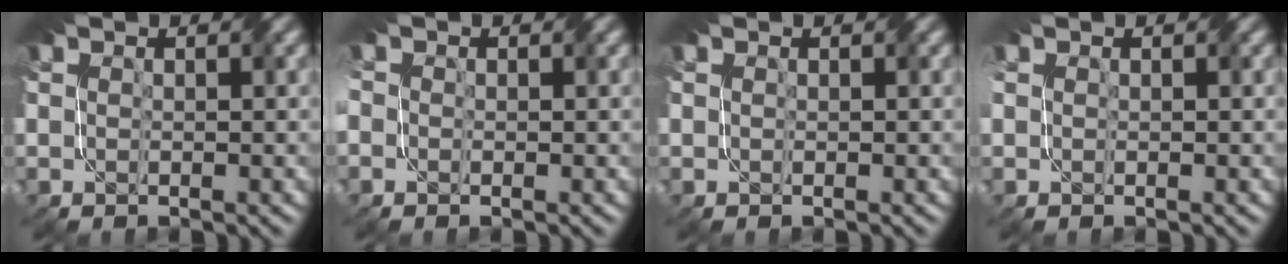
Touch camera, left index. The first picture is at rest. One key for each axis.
{"total": 0.9, "fx": -0.4, "fy": 0.7, "fz": 0.4, "tx": -0.009, "ty": 0.008, "tz": -0.017}
{"total": 0.0}
{"total": 0.6, "fx": 0.3, "fy": 0.4, "fz": 0.4, "tx": -0.006, "ty": 0.003, "tz": 0.005}